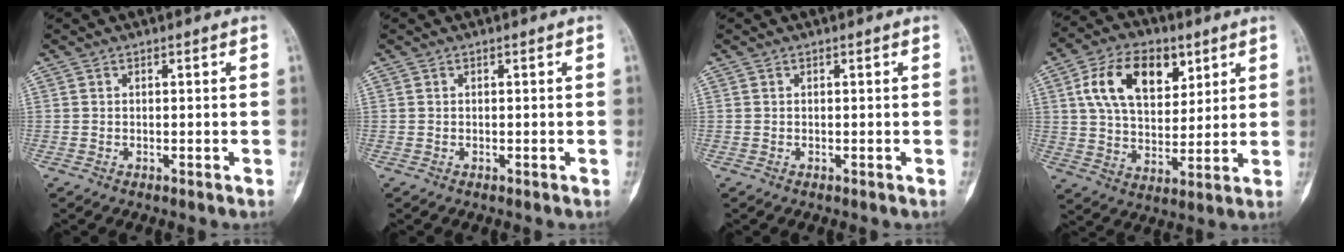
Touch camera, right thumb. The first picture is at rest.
{"total": 0.0}
{"total": 0.0}
{"total": 15.2, "force": [6.1, 9.3, 10.4], "torque": [-0.148, -0.015, 0.112]}